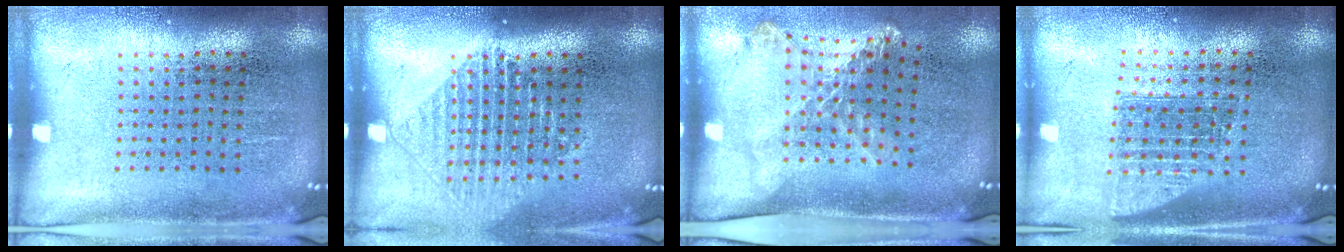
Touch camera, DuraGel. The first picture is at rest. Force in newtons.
{"total": 1.3, "press": 1.3, "slide": 0.5}
{"total": 1.7, "press": 1.3, "slide": 1.0}
{"total": 1.4, "press": 1.2, "slide": 0.8}